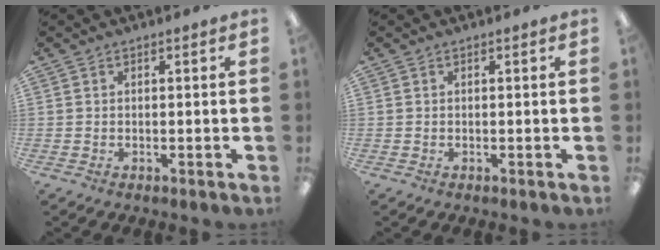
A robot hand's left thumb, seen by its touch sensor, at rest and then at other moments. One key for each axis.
{"total": 0.0}